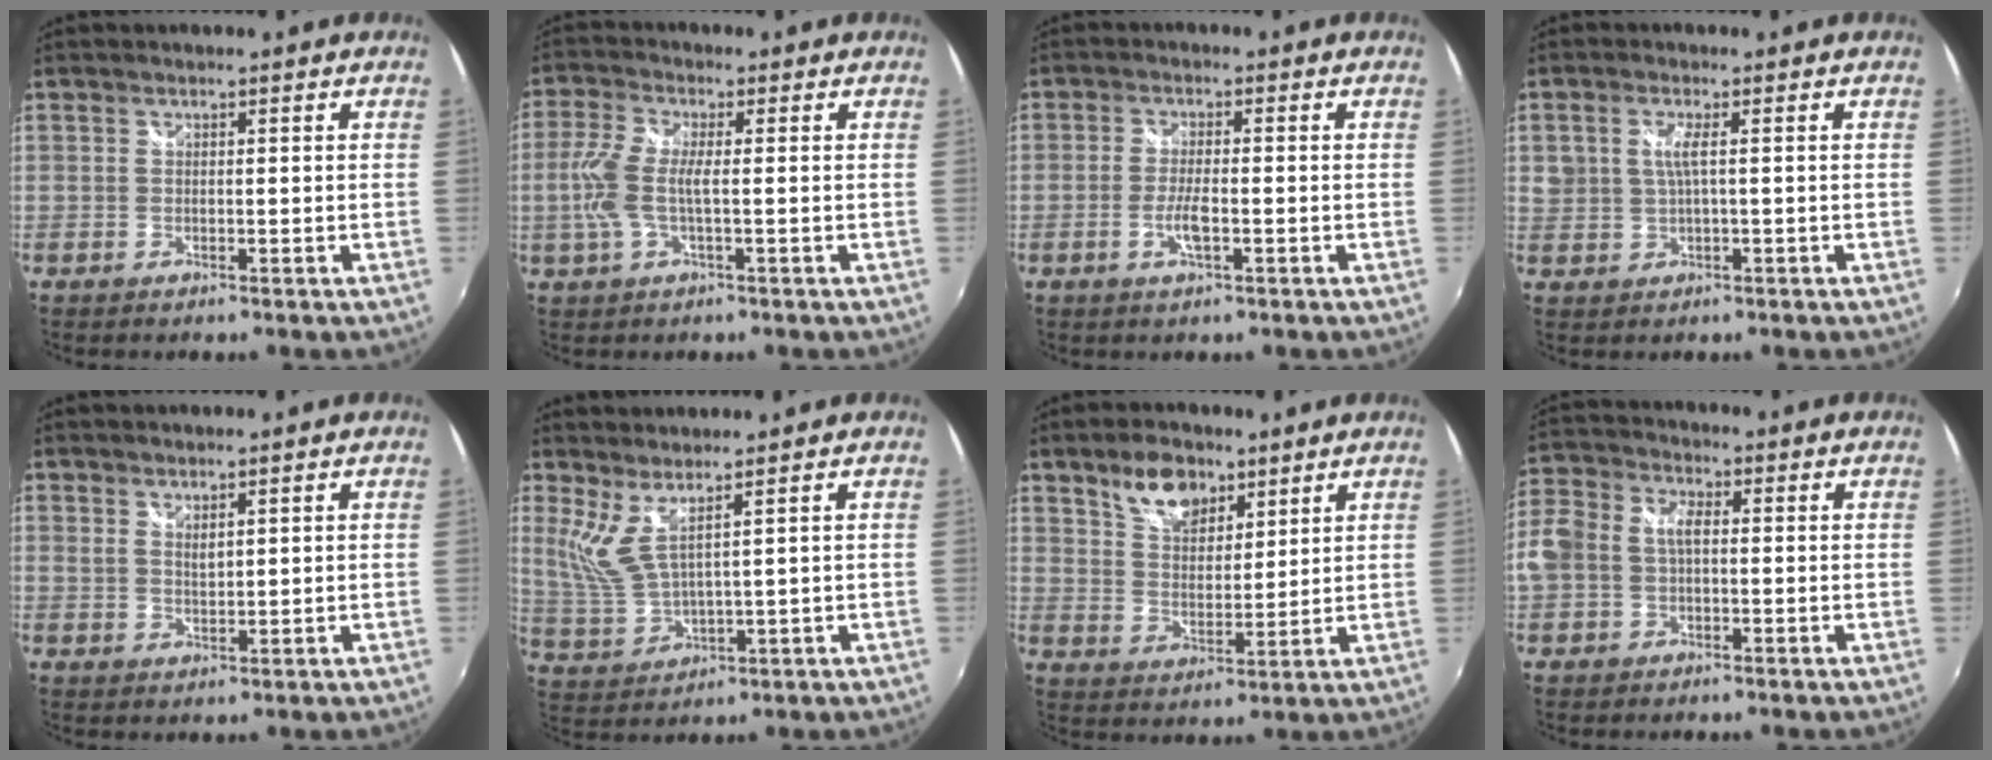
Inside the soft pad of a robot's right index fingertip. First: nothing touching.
{"total": 7.2, "force": [-0.6, 1.9, 6.9], "torque": [-0.155, 0.000, -0.012]}
{"total": 4.0, "force": [-1.4, 0.8, 3.7], "torque": [-0.077, -0.004, -0.027]}
{"total": 2.8, "force": [0.2, 1.1, 2.6], "torque": [-0.055, 0.001, 0.008]}
{"total": 2.1, "force": [1.4, 0.7, 1.4], "torque": [-0.023, -0.004, 0.025]}
{"total": 5.3, "force": [3.6, 0.3, 3.9], "torque": [-0.085, -0.012, 0.086]}
{"total": 8.6, "force": [5.8, 4.5, 4.5], "torque": [-0.075, 0.012, 0.107]}
{"total": 9.6, "force": [-1.9, 7.2, 6.1], "torque": [-0.141, 0.017, -0.046]}